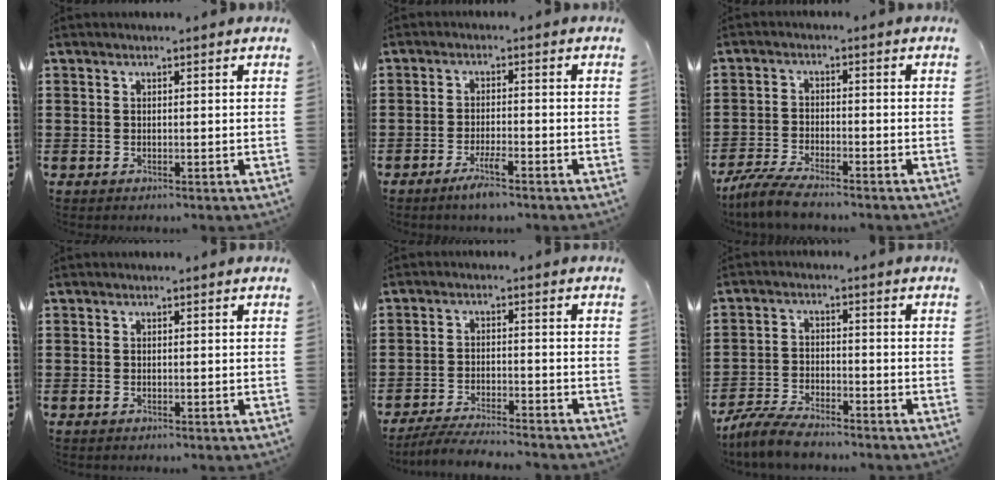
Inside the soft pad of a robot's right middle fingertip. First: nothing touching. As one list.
[{"total": 3.6, "force": [-2.5, 0.4, 2.6], "torque": [-0.056, -0.002, -0.048]}, {"total": 4.8, "force": [-4.4, 0.5, 1.9], "torque": [-0.053, -0.009, -0.088]}, {"total": 0.5, "force": [-0.3, 0.2, 0.3], "torque": [-0.008, -0.003, -0.006]}, {"total": 4.7, "force": [-4.5, 0.2, 1.3], "torque": [-0.028, -0.004, -0.091]}, {"total": 5.6, "force": [-5.2, 0.9, 1.9], "torque": [-0.050, 0.001, -0.104]}]